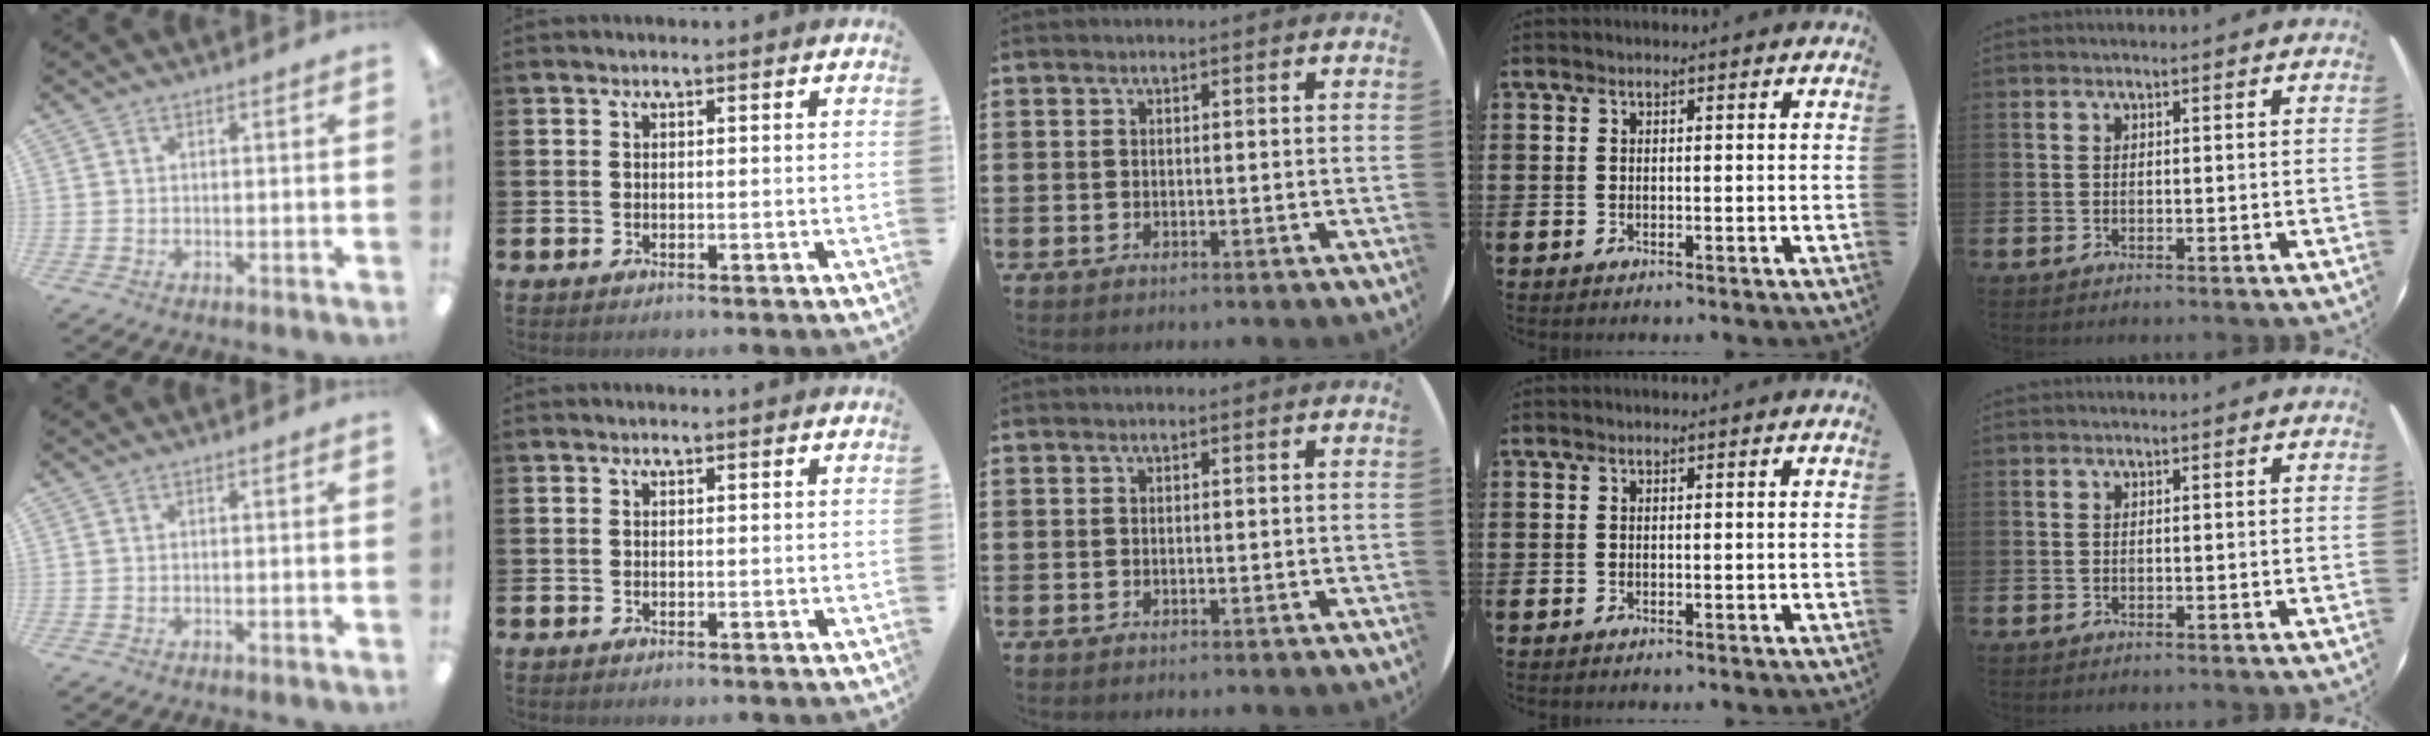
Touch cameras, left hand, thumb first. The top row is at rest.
{}